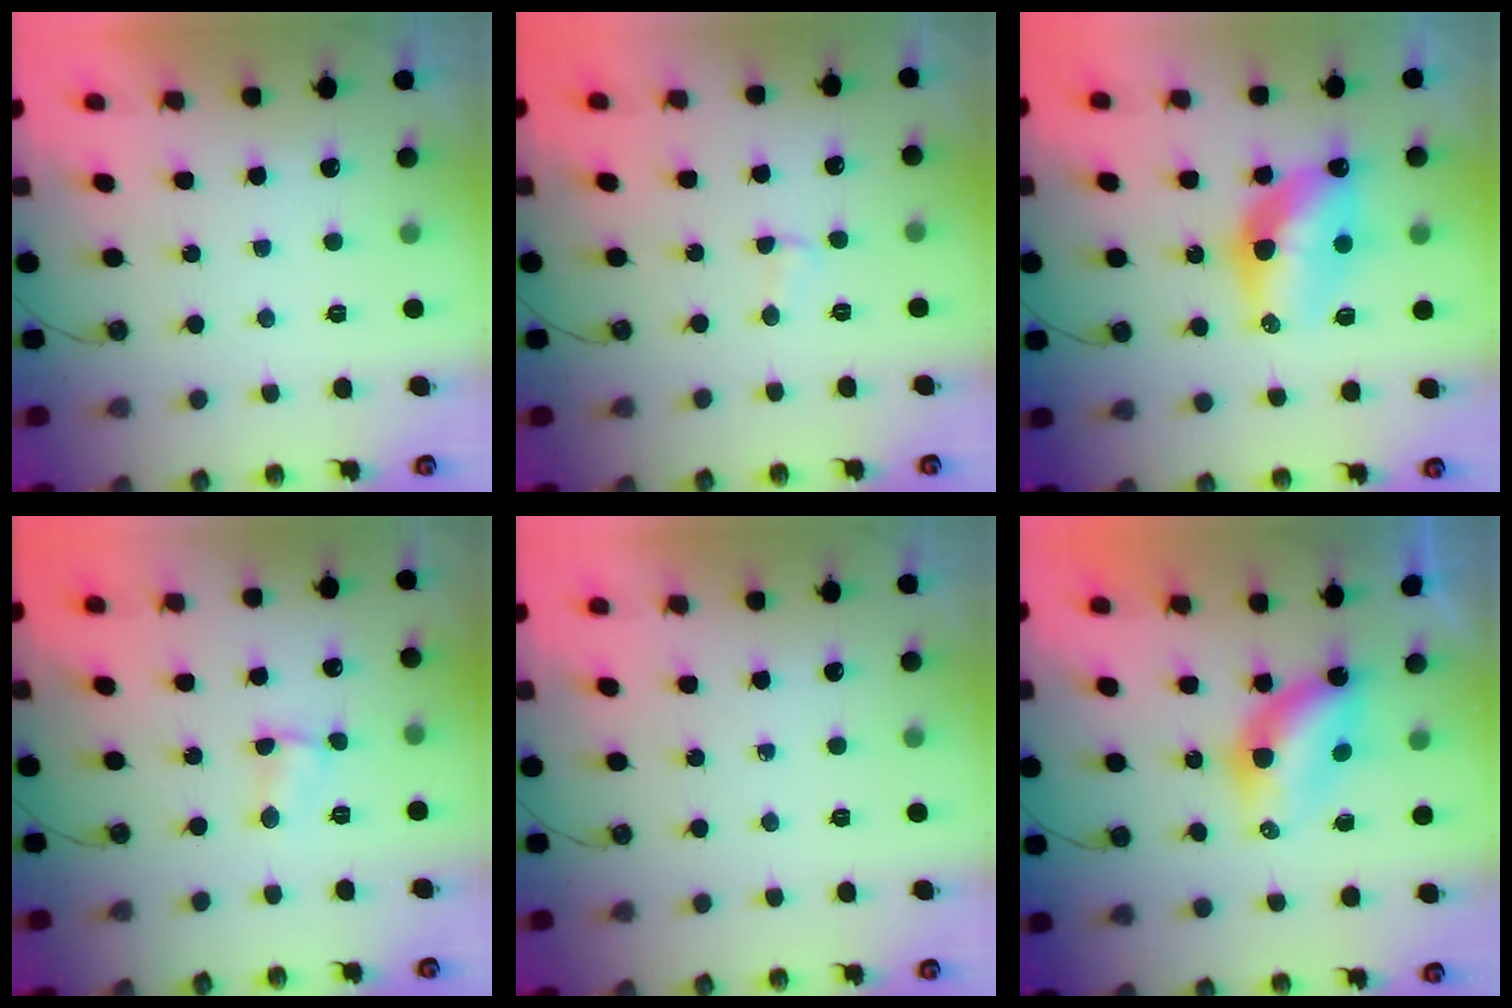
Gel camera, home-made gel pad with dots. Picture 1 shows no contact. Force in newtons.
{"total": 2.8, "press": 2.7, "slide": 0.3}
{"total": 11.5, "press": 11.5, "slide": 0.7}
{"total": 2.4, "press": 2.3, "slide": 0.4}
{"total": 0.0}
{"total": 6.2, "press": 6.2, "slide": 0.3}